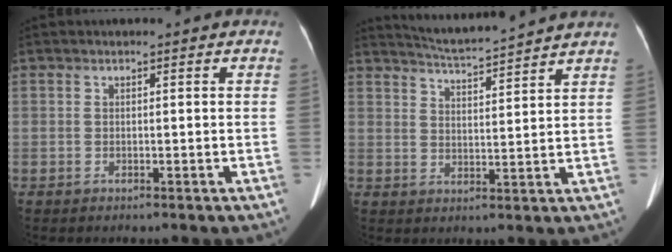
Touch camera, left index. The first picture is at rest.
{"total": 9.2, "force": [8.7, -1.1, 2.5], "torque": [-0.057, 0.009, 0.136]}